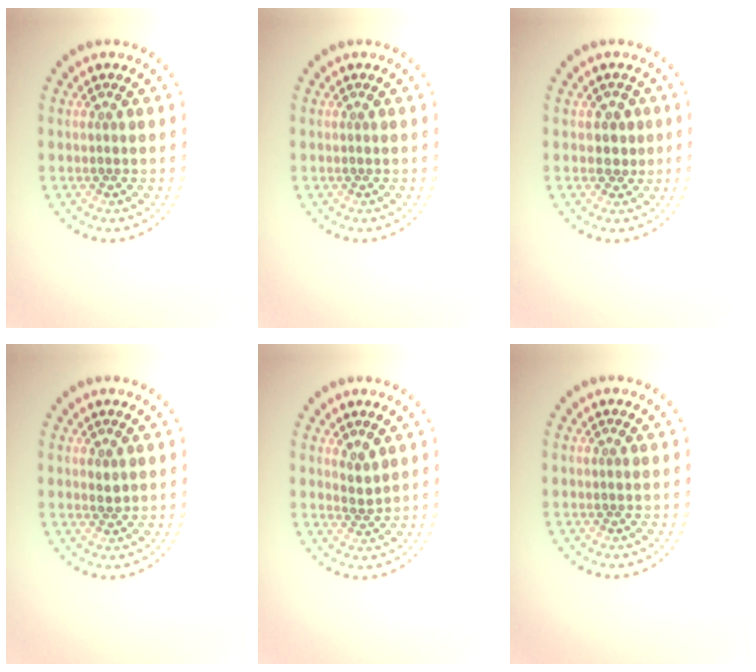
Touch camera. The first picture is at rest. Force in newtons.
{"total": 0.0}
{"total": 1.6, "press": 1.3, "slide": 1.0}
{"total": 0.9, "press": 0.9, "slide": 0.1}
{"total": 1.5, "press": 1.2, "slide": 0.9}
{"total": 0.0}